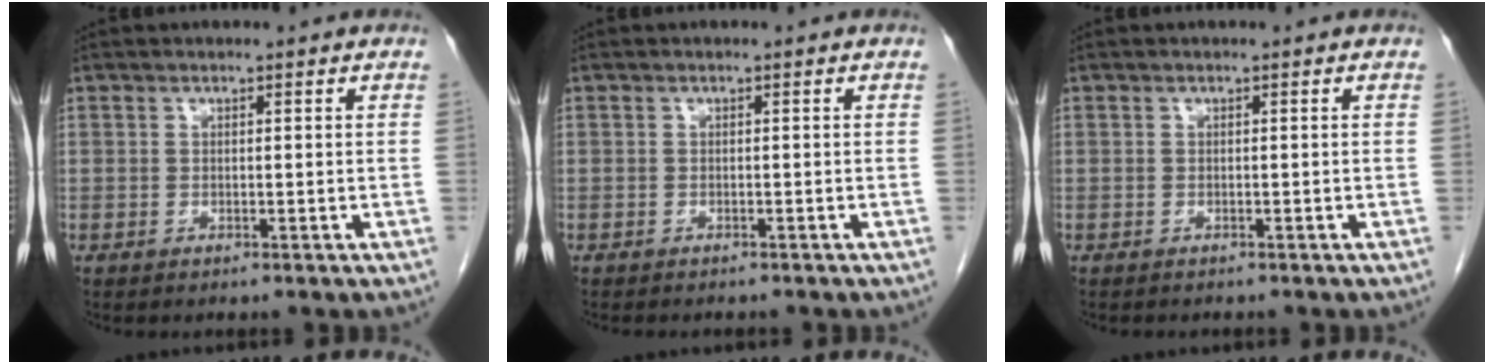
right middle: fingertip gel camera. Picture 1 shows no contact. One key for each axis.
{"total": 3.0, "fx": -2.7, "fy": 0.7, "fz": 1.2, "tx": -0.020, "ty": -0.007, "tz": -0.030}
{"total": 1.4, "fx": -1.2, "fy": 0.5, "fz": 0.5, "tx": -0.013, "ty": -0.002, "tz": -0.014}